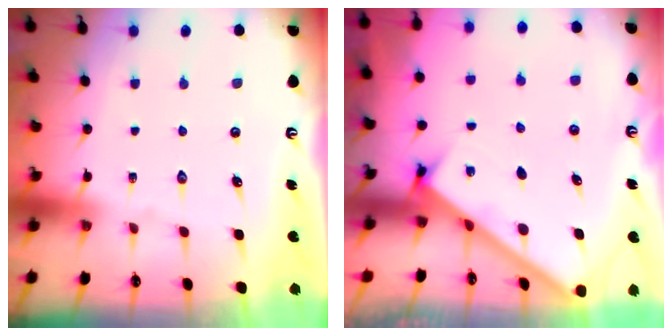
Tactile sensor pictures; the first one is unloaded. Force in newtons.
{"total": 2.7, "press": 2.6, "slide": 0.3}